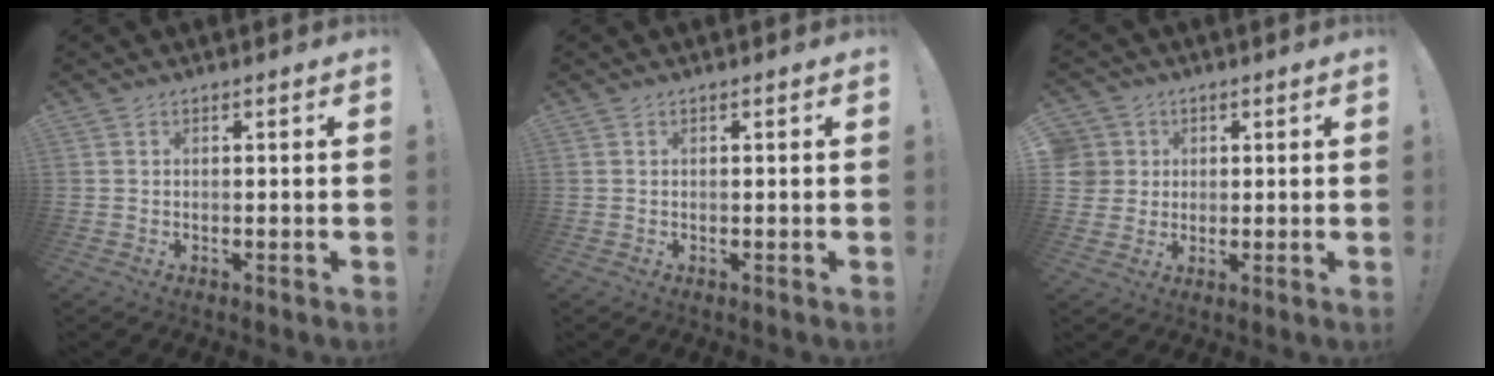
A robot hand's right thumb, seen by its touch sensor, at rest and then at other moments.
{"total": 0.0}
{"total": 5.7, "force": [1.5, 5.4, 0.8], "torque": [-0.023, -0.006, 0.031]}